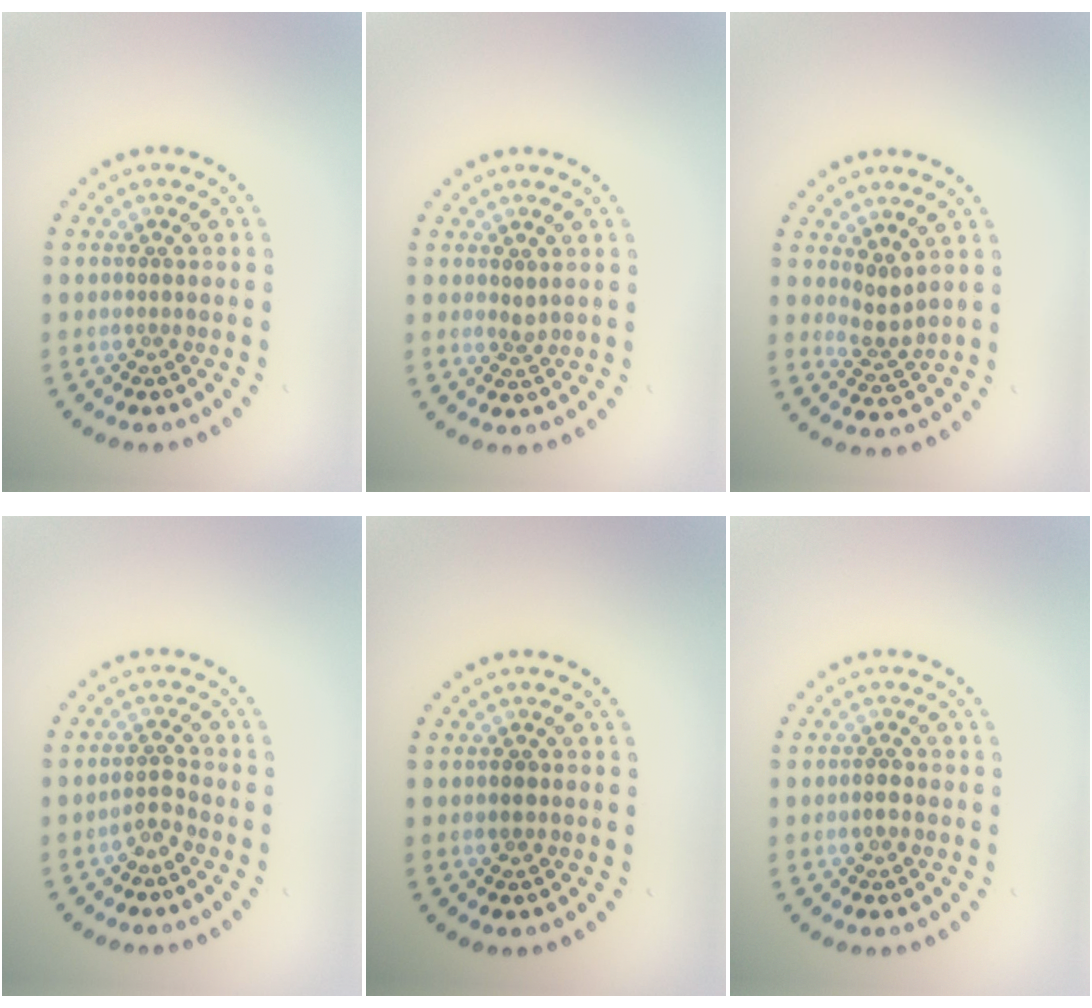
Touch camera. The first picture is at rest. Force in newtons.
{"total": 0.9, "press": 0.7, "slide": 0.6}
{"total": 2.1, "press": 1.6, "slide": 1.4}
{"total": 1.7, "press": 1.1, "slide": 1.3}
{"total": 0.8, "press": 0.8, "slide": 0.1}
{"total": 1.1, "press": 1.0, "slide": 0.4}